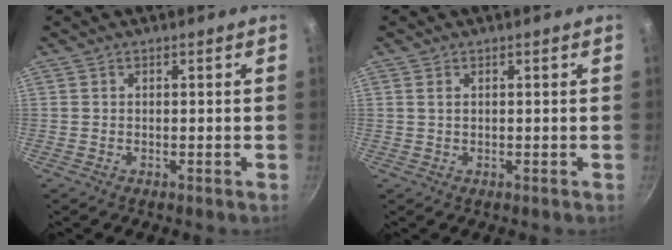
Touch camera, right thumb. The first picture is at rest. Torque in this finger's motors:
{"motor_torque": [-0.33, -0.30, 0.30, 0.25, 0.01]}